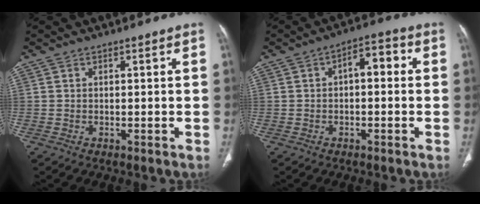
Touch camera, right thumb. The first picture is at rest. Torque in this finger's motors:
{"motor_torque": [0.56, 2.01, 0.91, -0.33, 0.00]}